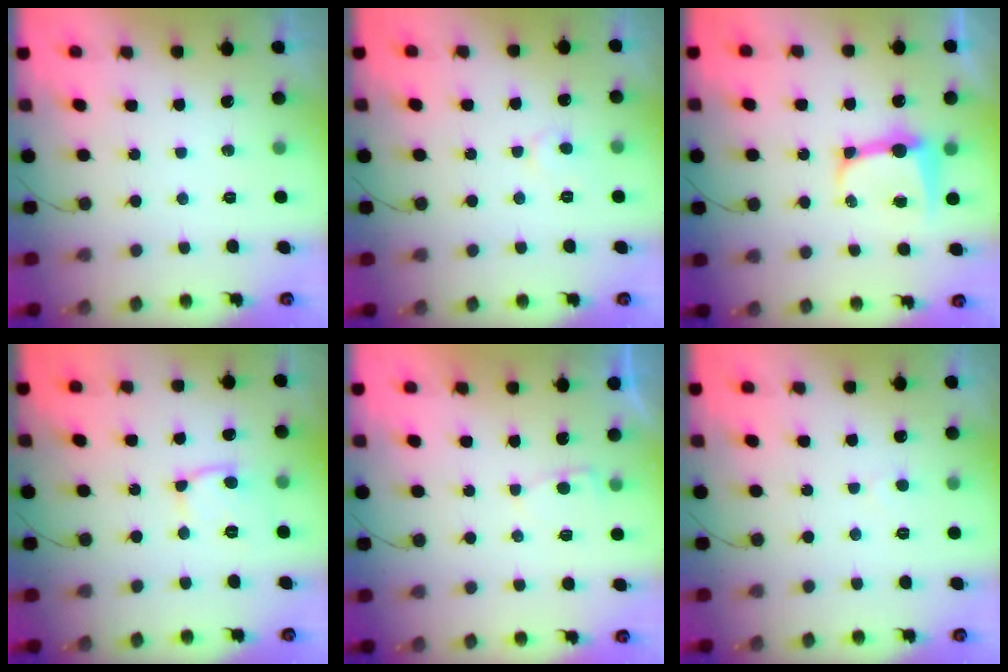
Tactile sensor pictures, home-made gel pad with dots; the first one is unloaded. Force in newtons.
{"total": 4.4, "press": 4.4, "slide": 0.5}
{"total": 8.6, "press": 8.5, "slide": 0.7}
{"total": 9.3, "press": 9.2, "slide": 1.2}
{"total": 2.3, "press": 2.3, "slide": 0.2}
{"total": 2.7, "press": 2.7, "slide": 0.3}